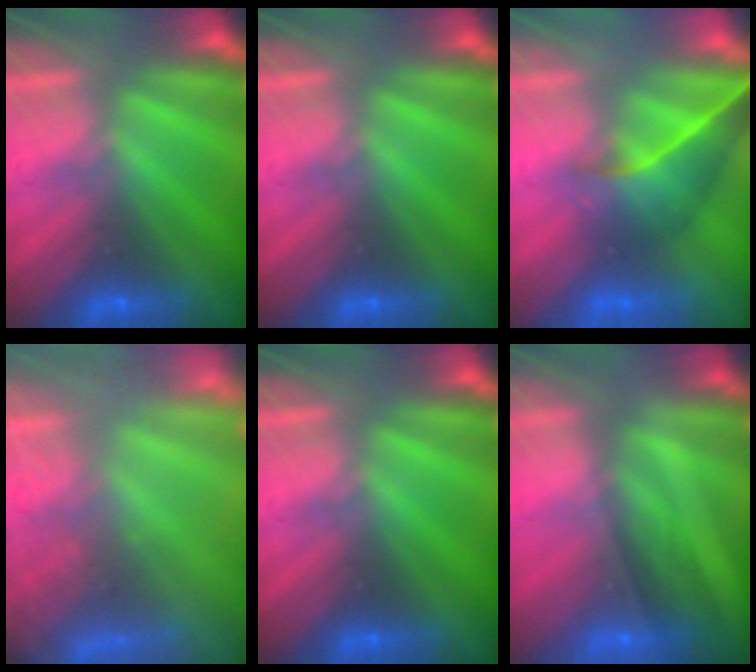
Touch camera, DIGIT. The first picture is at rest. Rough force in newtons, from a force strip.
{"total": 0.0}
{"total": 3.7}
{"total": 5.8}
{"total": 0.0}
{"total": 2.1}